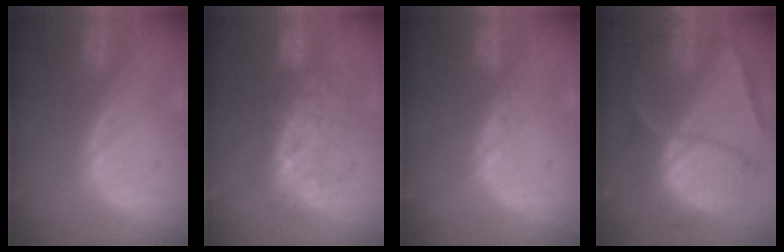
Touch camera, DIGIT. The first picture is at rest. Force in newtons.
{"total": 7.9, "press": 7.6, "slide": 2.3}
{"total": 1.0, "press": 1.0, "slide": 0.2}
{"total": 10.4, "press": 10.3, "slide": 1.1}